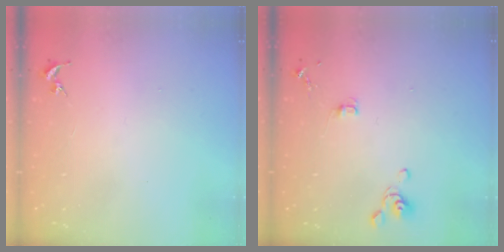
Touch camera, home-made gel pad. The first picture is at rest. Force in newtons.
{"total": 4.1, "press": 3.9, "slide": 1.4}